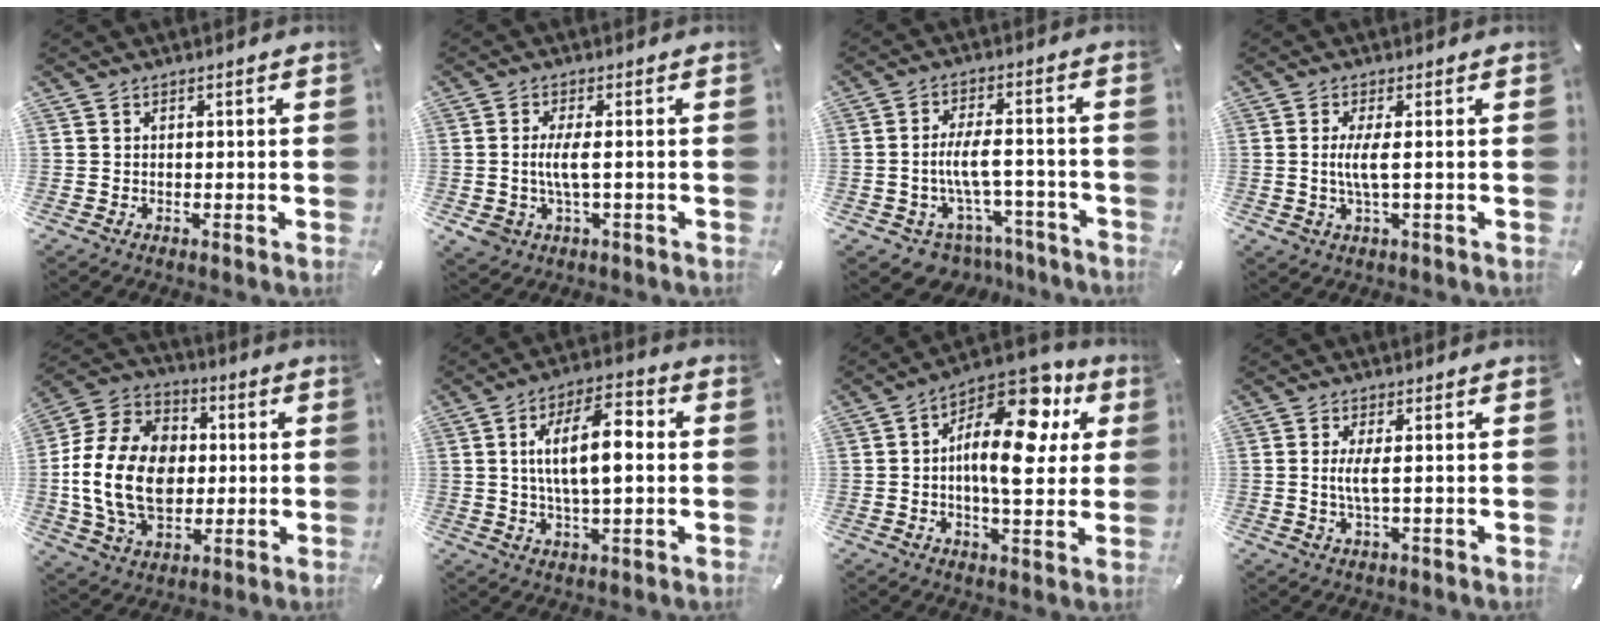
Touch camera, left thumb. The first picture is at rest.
{"total": 6.0, "force": [-0.5, 2.6, 5.4], "torque": [-0.116, -0.002, -0.010]}
{"total": 9.4, "force": [-2.3, 5.8, 7.0], "torque": [-0.132, 0.020, -0.032]}
{"total": 5.1, "force": [0.2, 1.1, 5.0], "torque": [-0.109, -0.008, -0.003]}
{"total": 19.4, "force": [-1.1, 14.6, 12.7], "torque": [-0.277, 0.013, -0.022]}
{"total": 13.0, "force": [1.6, 5.6, 11.6], "torque": [-0.201, 0.006, 0.022]}
{"total": 17.6, "force": [5.6, 8.2, 14.6], "torque": [-0.232, -0.038, 0.090]}
{"total": 4.2, "force": [0.3, 0.7, 4.1], "torque": [-0.086, -0.007, 0.001]}